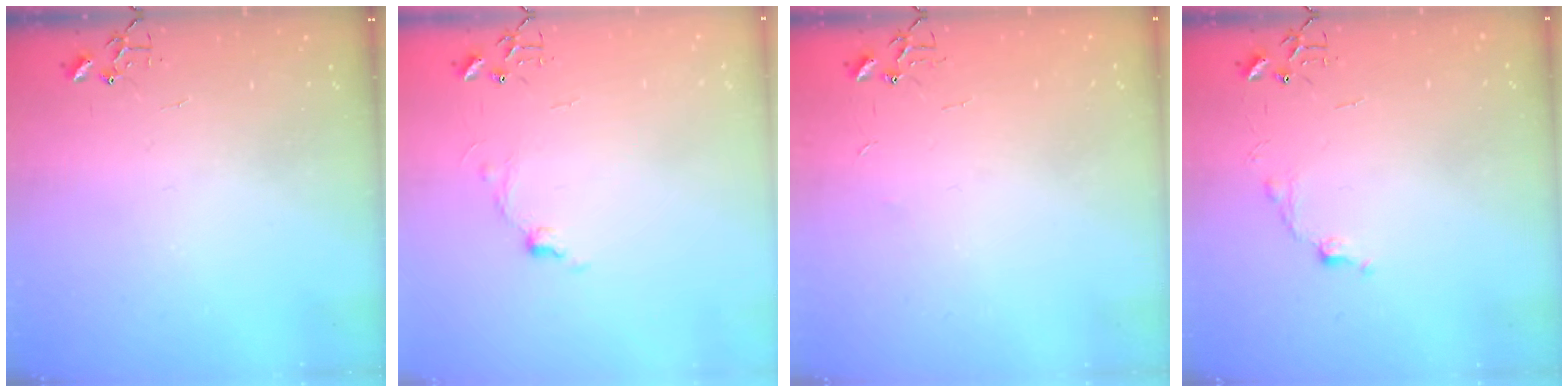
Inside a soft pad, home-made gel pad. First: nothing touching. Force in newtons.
{"total": 6.8, "press": 6.8, "slide": 0.7}
{"total": 2.4, "press": 2.4, "slide": 0.3}
{"total": 6.7, "press": 6.7, "slide": 0.9}